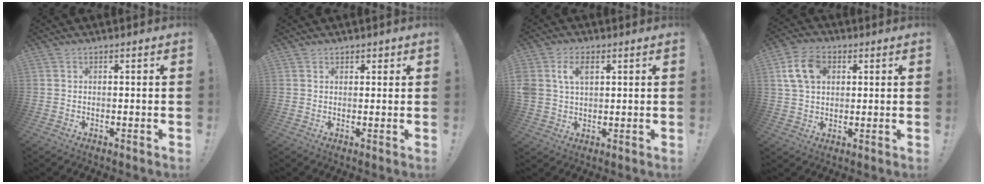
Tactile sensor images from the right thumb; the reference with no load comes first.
{"total": 1.5, "force": [1.0, 1.1, 0.3], "torque": [0.005, -0.007, 0.017]}
{"total": 7.0, "force": [2.5, 4.6, 4.6], "torque": [-0.101, 0.002, 0.044]}
{"total": 10.9, "force": [3.7, 7.5, 7.0], "torque": [-0.129, 0.003, 0.071]}